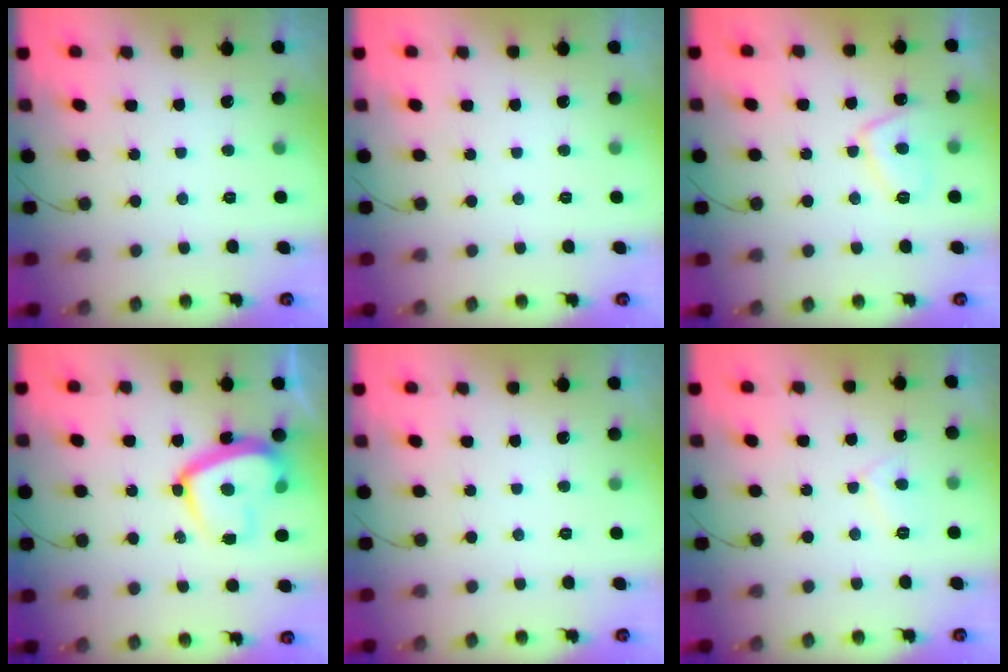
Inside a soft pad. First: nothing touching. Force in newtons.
{"total": 0.0}
{"total": 8.1, "press": 8.0, "slide": 1.1}
{"total": 16.2, "press": 16.2, "slide": 1.4}
{"total": 0.0}
{"total": 6.3, "press": 6.3, "slide": 0.5}